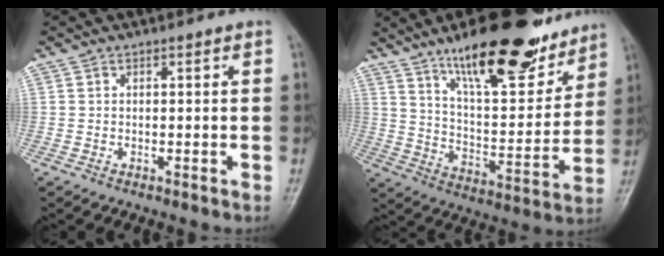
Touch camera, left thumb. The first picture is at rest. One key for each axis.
{"total": 22.0, "fx": 15.4, "fy": 7.1, "fz": 14.1, "tx": -0.168, "ty": -0.076, "tz": 0.249}